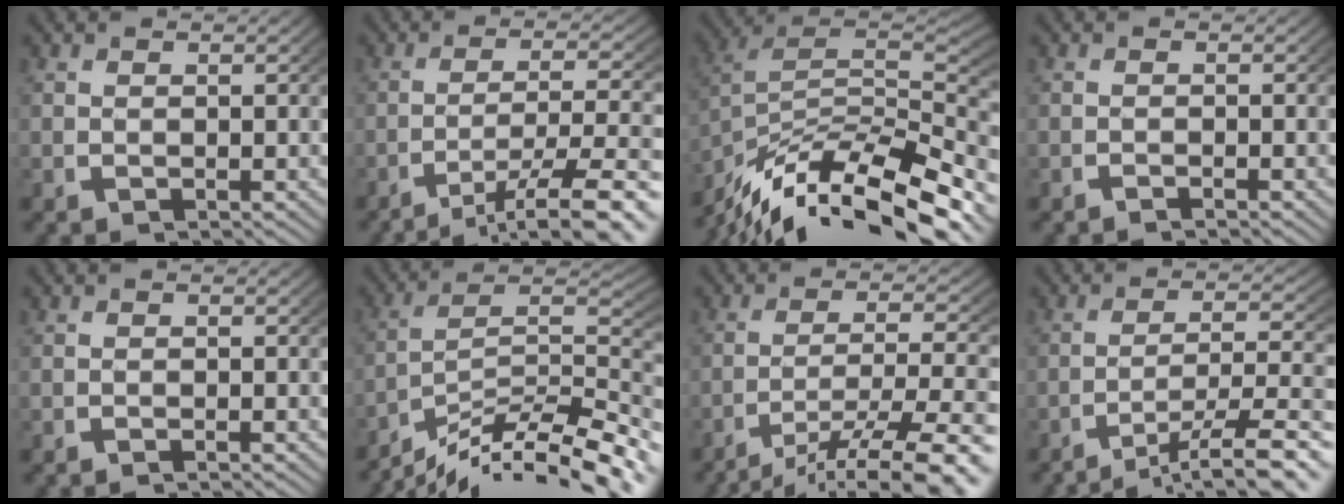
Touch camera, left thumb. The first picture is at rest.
{"total": 8.6, "force": [-4.4, 3.8, 6.3], "torque": [-0.105, -0.029, -0.050]}
{"total": 16.2, "force": [-6.8, 9.8, 11.1], "torque": [-0.177, -0.036, -0.090]}
{"total": 0.8, "force": [-0.7, 0.1, 0.3], "torque": [-0.002, -0.001, -0.016]}
{"total": 0.5, "force": [-0.5, 0.0, 0.2], "torque": [-0.001, 0.000, -0.010]}
{"total": 13.7, "force": [-7.3, 7.5, 8.9], "torque": [-0.140, -0.025, -0.101]}
{"total": 9.2, "force": [-4.9, 4.4, 6.5], "torque": [-0.121, -0.040, -0.055]}
{"total": 7.5, "force": [-3.8, 3.2, 5.7], "torque": [-0.089, -0.022, -0.044]}